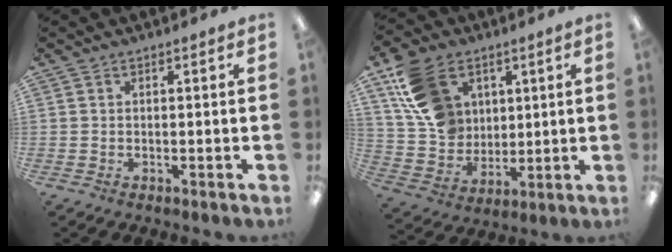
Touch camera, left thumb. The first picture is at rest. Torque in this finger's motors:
{"motor_torque": [0.01, 0.56, 0.05, -0.11, 0.10]}